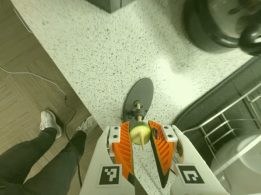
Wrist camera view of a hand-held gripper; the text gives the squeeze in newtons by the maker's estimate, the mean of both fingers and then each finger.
{"total": 13.1, "left": 13.4, "right": 12.8}